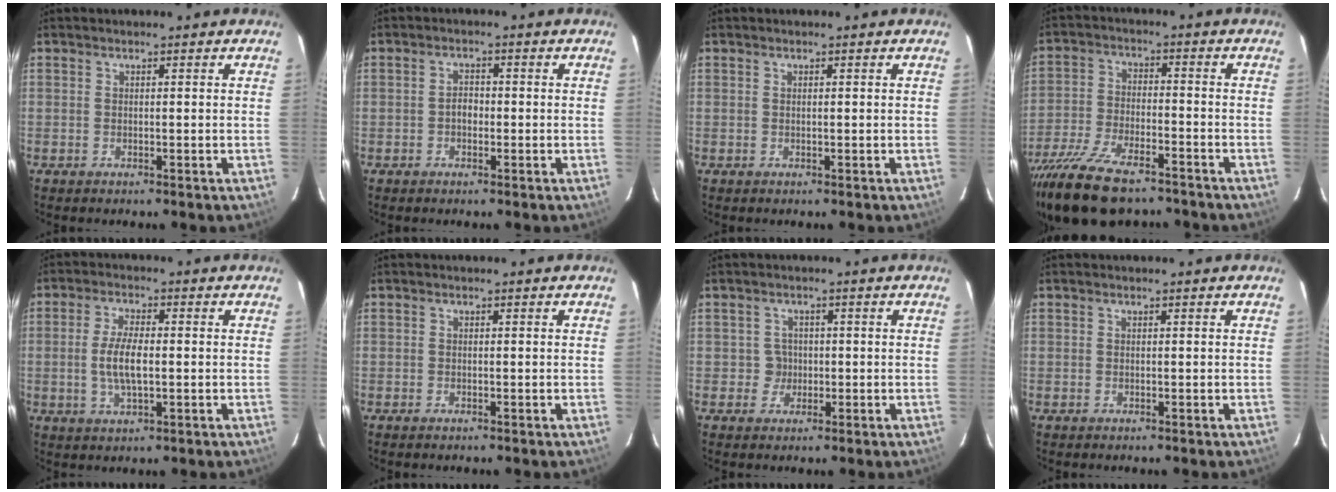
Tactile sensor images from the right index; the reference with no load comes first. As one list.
[{"total": 1.8, "force": [-0.8, 1.0, 1.3], "torque": [-0.024, 0.007, -0.016]}, {"total": 0.0}, {"total": 17.5, "force": [-13.5, 6.1, 9.3], "torque": [-0.199, -0.037, -0.235]}, {"total": 6.2, "force": [-0.5, 2.2, 5.8], "torque": [-0.116, 0.001, -0.009]}, {"total": 0.0}, {"total": 2.5, "force": [-0.2, 2.5, -0.1], "torque": [0.005, 0.011, -0.001]}, {"total": 0.0}]